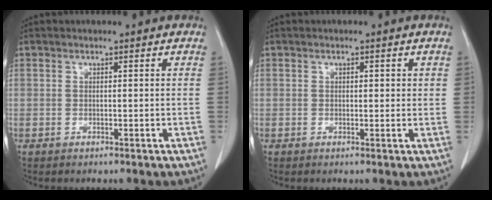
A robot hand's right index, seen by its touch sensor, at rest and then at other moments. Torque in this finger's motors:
{"motor_torque": [-0.07, 0.00, -0.06, -0.01]}